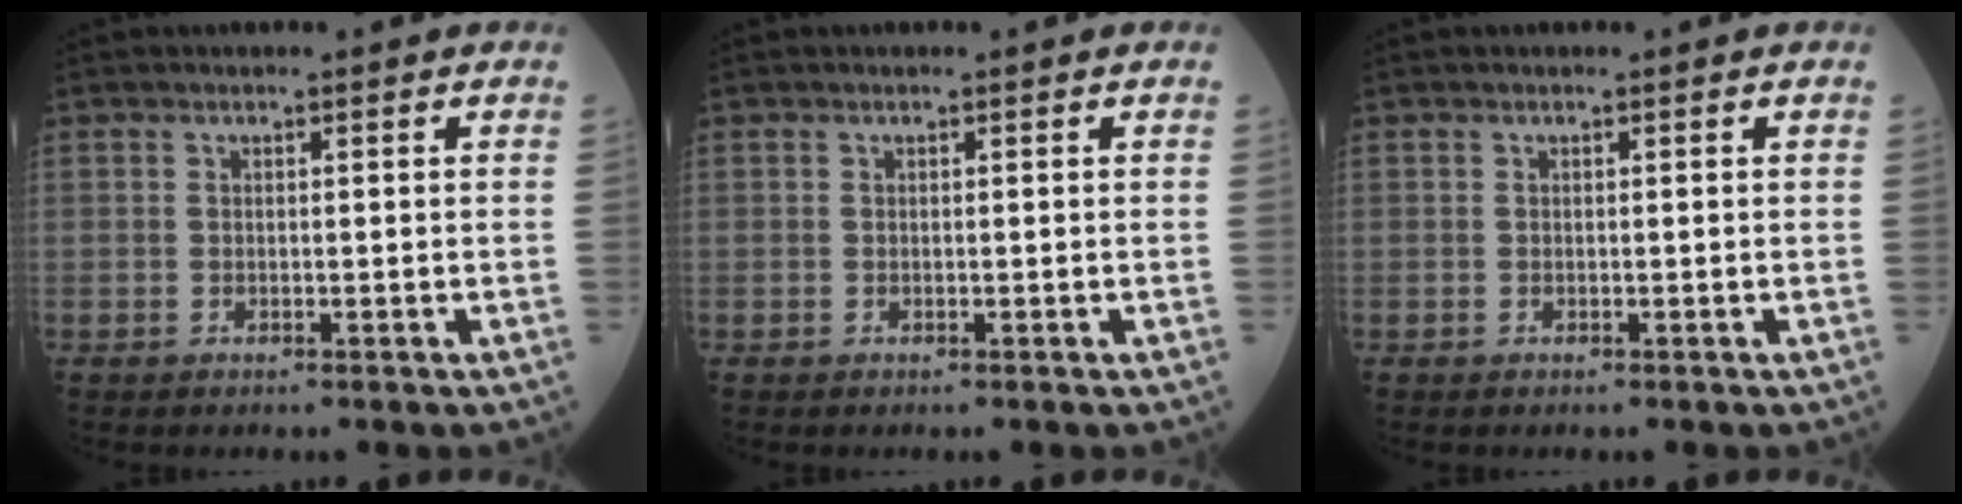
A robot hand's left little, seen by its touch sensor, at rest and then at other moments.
{"total": 0.0}
{"total": 0.0}